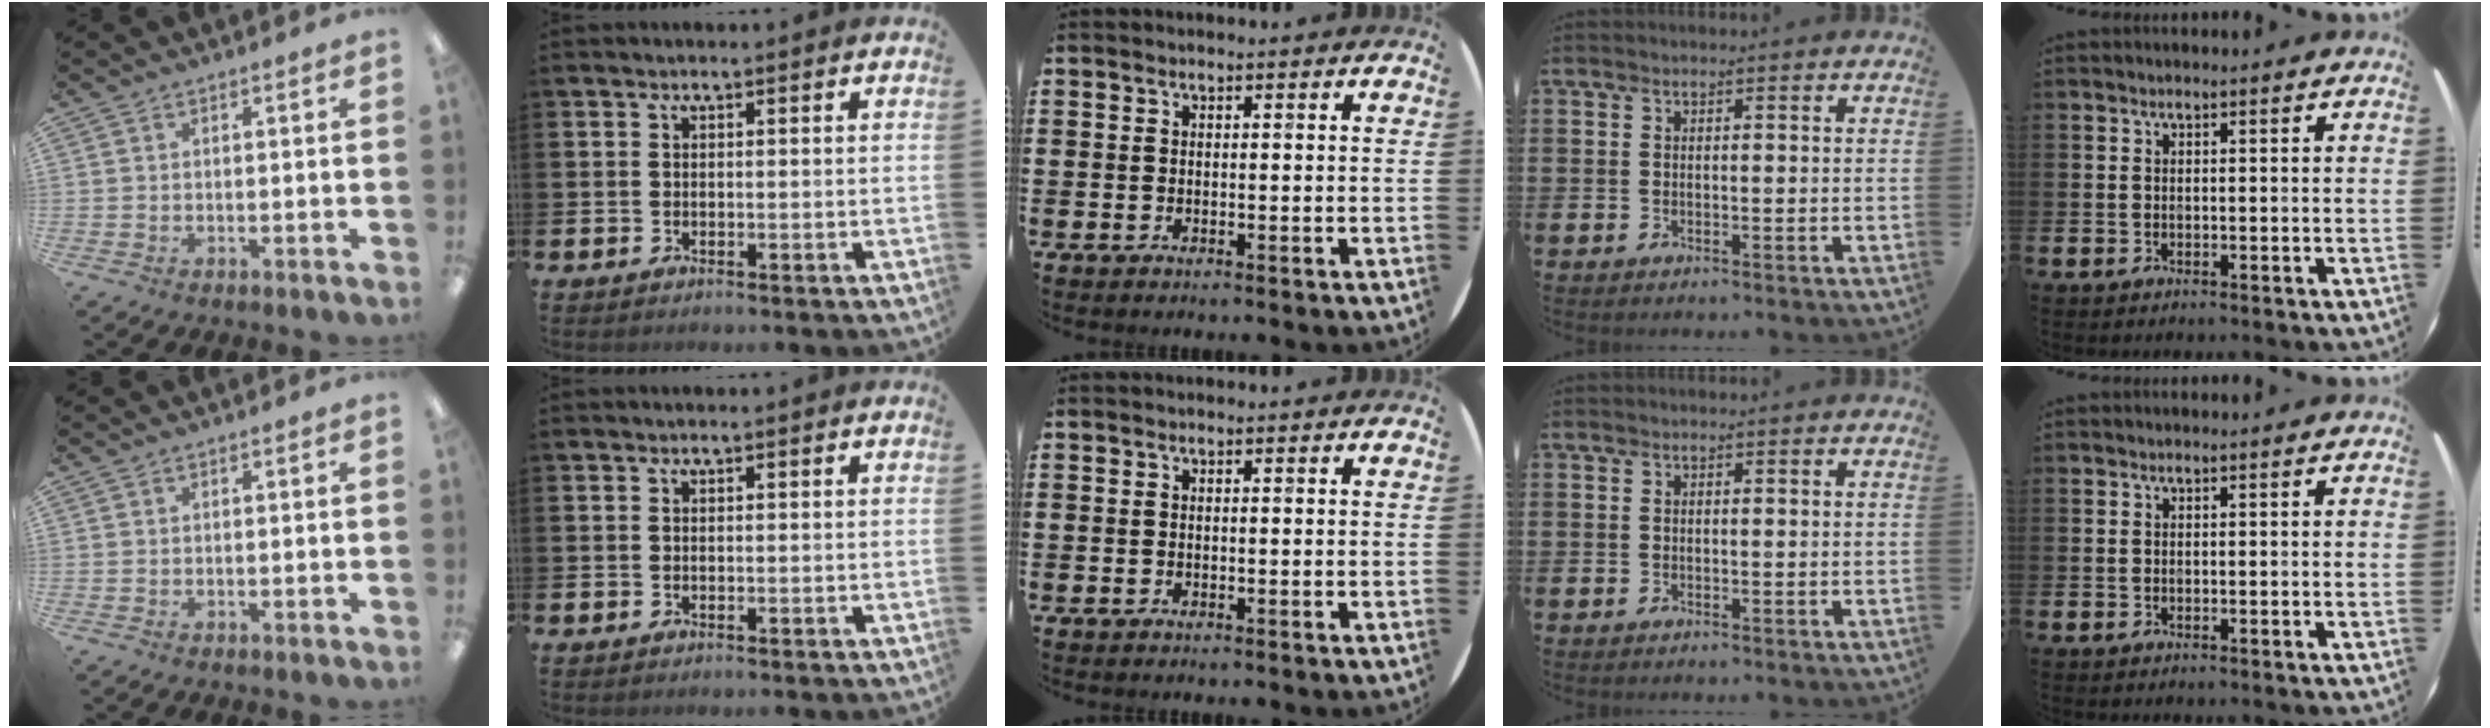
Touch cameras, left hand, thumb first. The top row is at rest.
{}